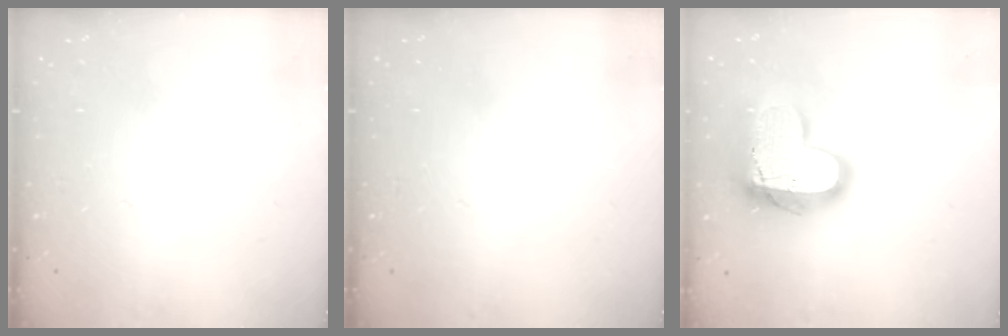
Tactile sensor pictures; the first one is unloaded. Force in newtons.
{"total": 0.0}
{"total": 17.8, "press": 17.8, "slide": 1.5}